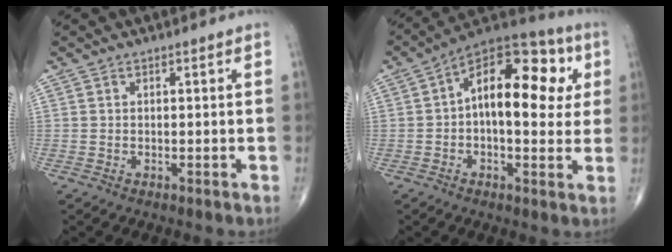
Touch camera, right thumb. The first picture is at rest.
{"total": 18.8, "force": [3.1, 9.7, 15.8], "torque": [-0.202, 0.030, 0.032]}